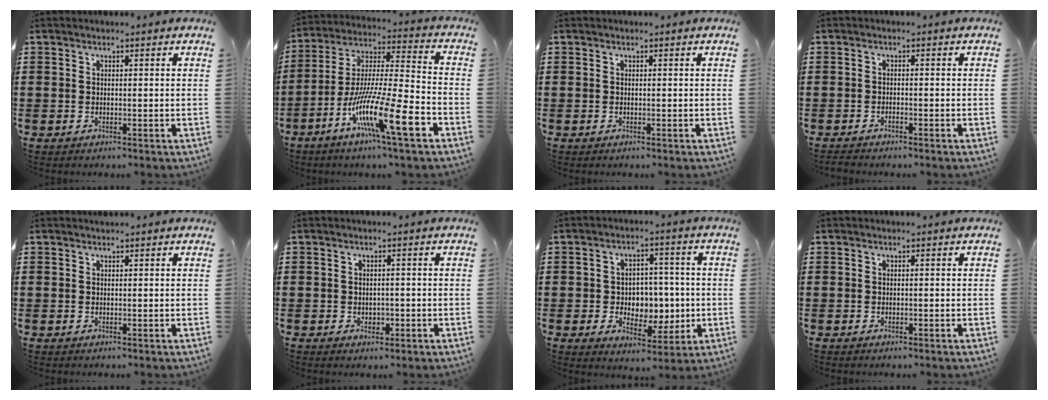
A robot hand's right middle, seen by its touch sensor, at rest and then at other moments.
{"total": 15.1, "force": [-8.5, 1.5, 12.4], "torque": [-0.243, -0.009, -0.158]}
{"total": 0.0}
{"total": 1.0, "force": [-0.9, 0.0, 0.3], "torque": [-0.007, -0.002, -0.018]}
{"total": 0.0}
{"total": 1.1, "force": [-0.3, 0.9, 0.6], "torque": [-0.005, 0.000, -0.010]}
{"total": 5.5, "force": [0.0, 5.0, 2.2], "torque": [-0.040, -0.002, -0.005]}
{"total": 0.0}